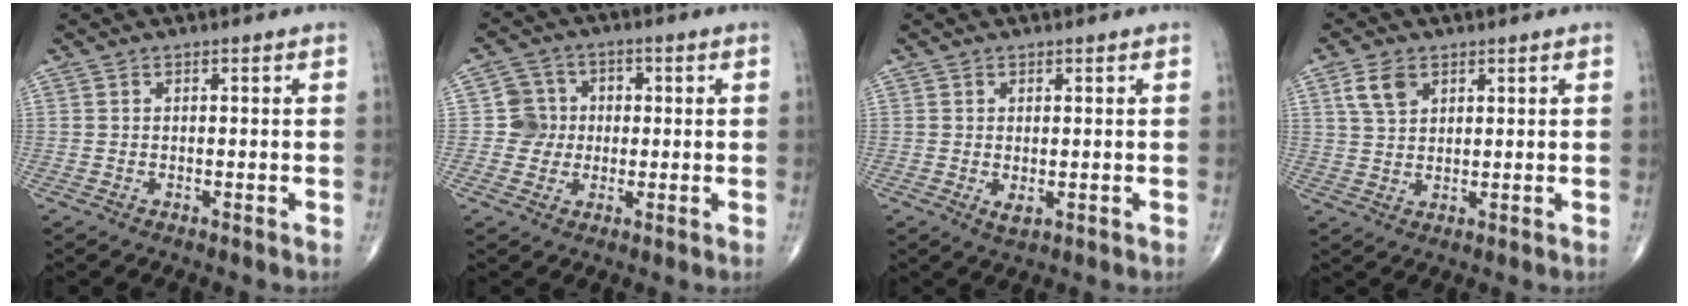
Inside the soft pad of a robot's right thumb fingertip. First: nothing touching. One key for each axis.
{"total": 5.8, "fx": -0.1, "fy": 5.7, "fz": 0.9, "tx": 0.024, "ty": 0.014, "tz": -0.011}
{"total": 1.6, "fx": -0.1, "fy": 0.8, "fz": 1.4, "tx": -0.025, "ty": -0.006, "tz": 0.003}
{"total": 4.9, "fx": 2.5, "fy": 3.0, "fz": 3.0, "tx": -0.050, "ty": -0.005, "tz": 0.052}